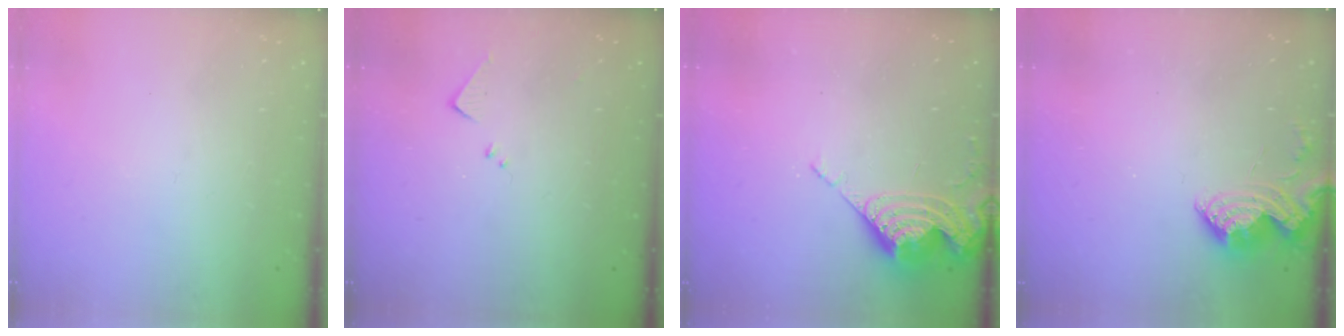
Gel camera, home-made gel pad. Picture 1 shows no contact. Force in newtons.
{"total": 5.9, "press": 5.8, "slide": 0.7}
{"total": 8.9, "press": 8.9, "slide": 0.9}
{"total": 9.1, "press": 9.1, "slide": 0.8}